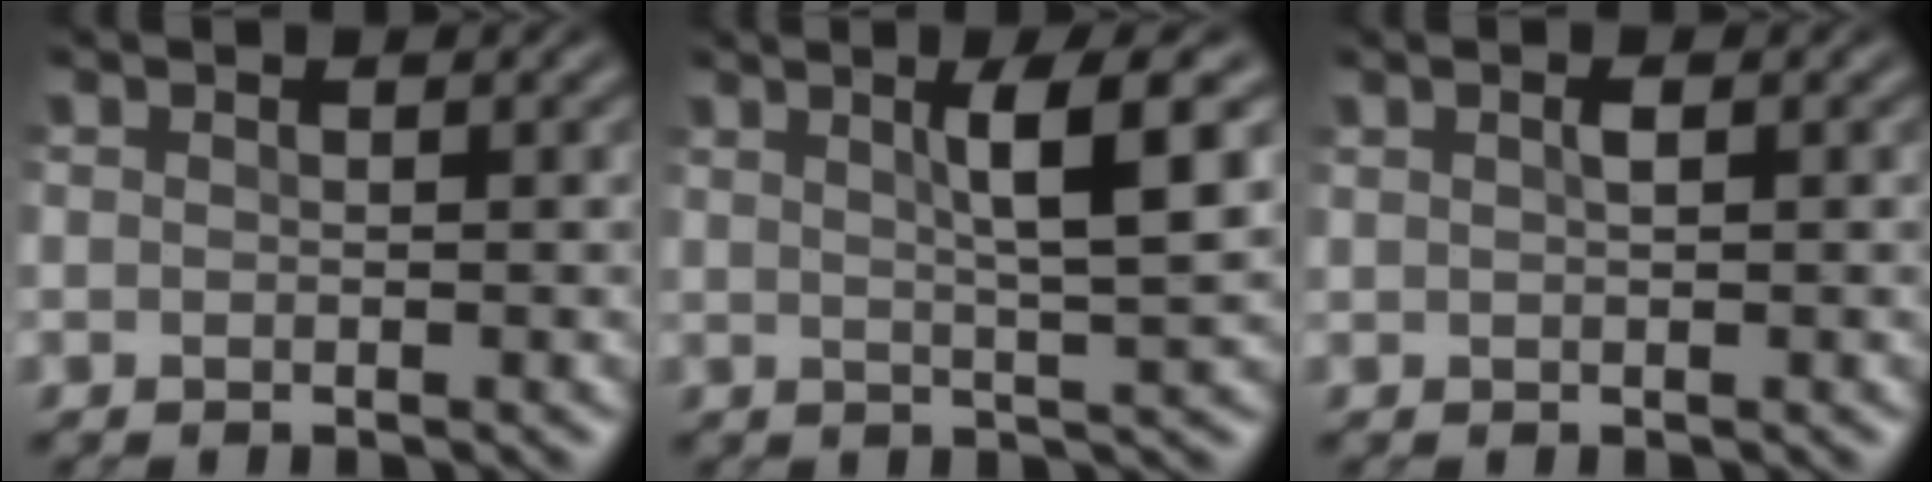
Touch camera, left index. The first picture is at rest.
{"total": 5.4, "force": [1.8, 0.8, 5.0], "torque": [-0.072, 0.003, 0.026]}
{"total": 0.8, "force": [0.3, 0.2, 0.7], "torque": [-0.017, 0.001, 0.005]}